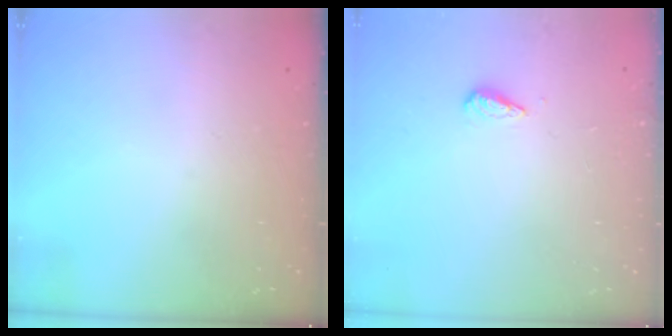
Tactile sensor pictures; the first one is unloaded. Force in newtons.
{"total": 2.7, "press": 2.6, "slide": 0.4}